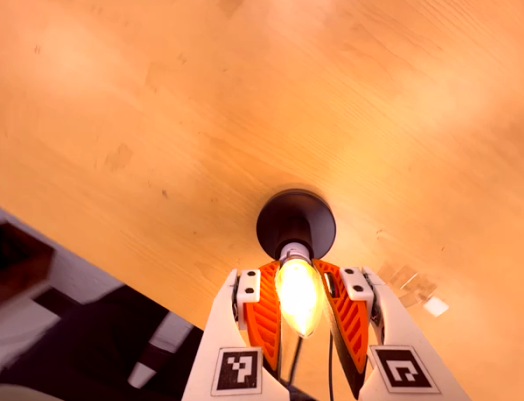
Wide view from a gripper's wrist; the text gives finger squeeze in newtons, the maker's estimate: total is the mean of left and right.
{"total": 21.2, "left": 23.9, "right": 18.5}